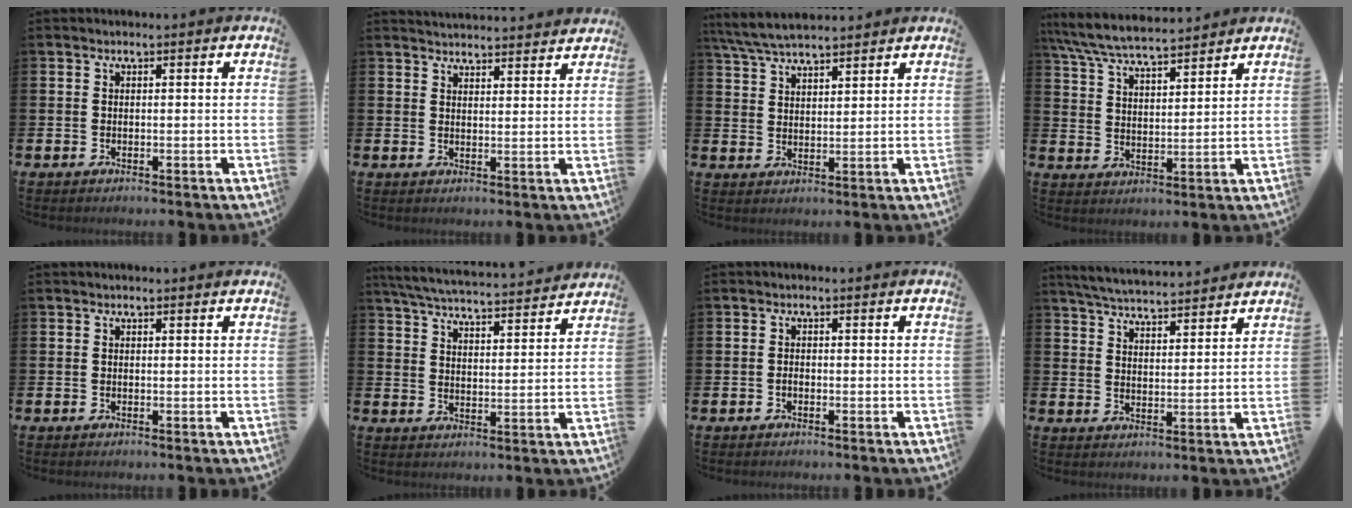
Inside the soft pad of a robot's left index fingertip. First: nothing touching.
{"total": 3.6, "force": [3.6, 0.1, 0.0], "torque": [-0.004, -0.023, 0.066]}
{"total": 5.6, "force": [5.3, 0.9, 1.5], "torque": [-0.051, -0.016, 0.099]}
{"total": 7.1, "force": [6.8, 0.8, 2.0], "torque": [-0.068, -0.033, 0.123]}
{"total": 0.0}
{"total": 5.8, "force": [5.7, 0.4, 1.2], "torque": [-0.047, -0.041, 0.099]}
{"total": 0.7, "force": [-0.5, 0.4, 0.3], "torque": [-0.010, 0.001, -0.009]}
{"total": 5.4, "force": [5.3, 0.1, 0.6], "torque": [-0.032, -0.033, 0.095]}